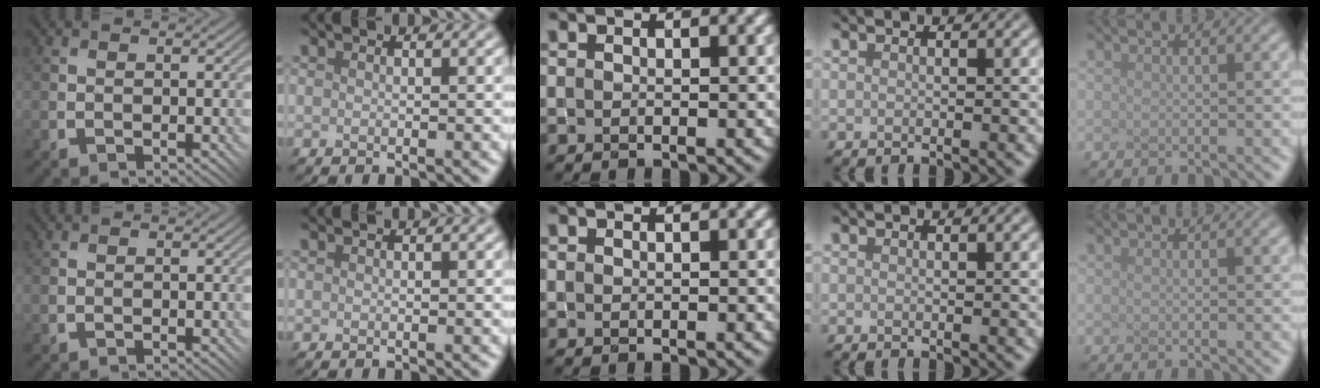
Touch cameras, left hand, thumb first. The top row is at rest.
{}